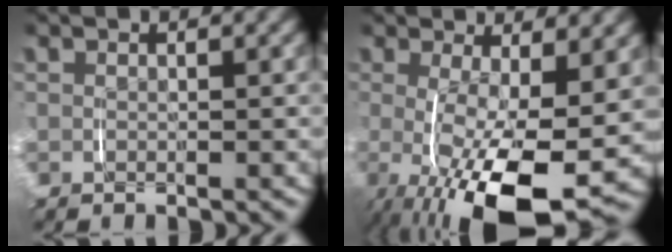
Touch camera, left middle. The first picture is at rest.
{"total": 10.3, "force": [-1.8, 4.2, 9.3], "torque": [-0.168, -0.030, -0.015]}